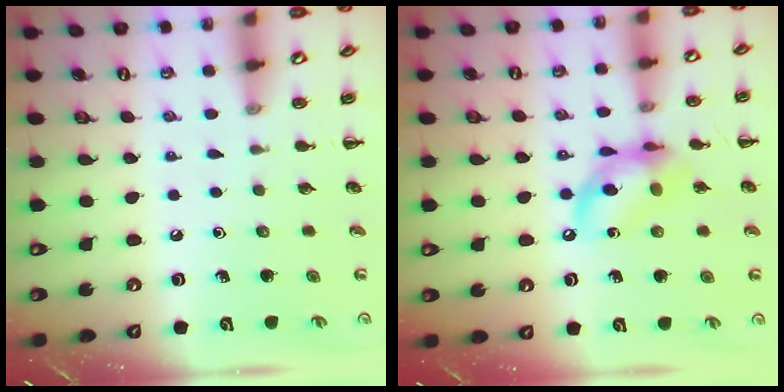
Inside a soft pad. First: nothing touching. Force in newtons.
{"total": 13.5, "press": 13.2, "slide": 2.9}